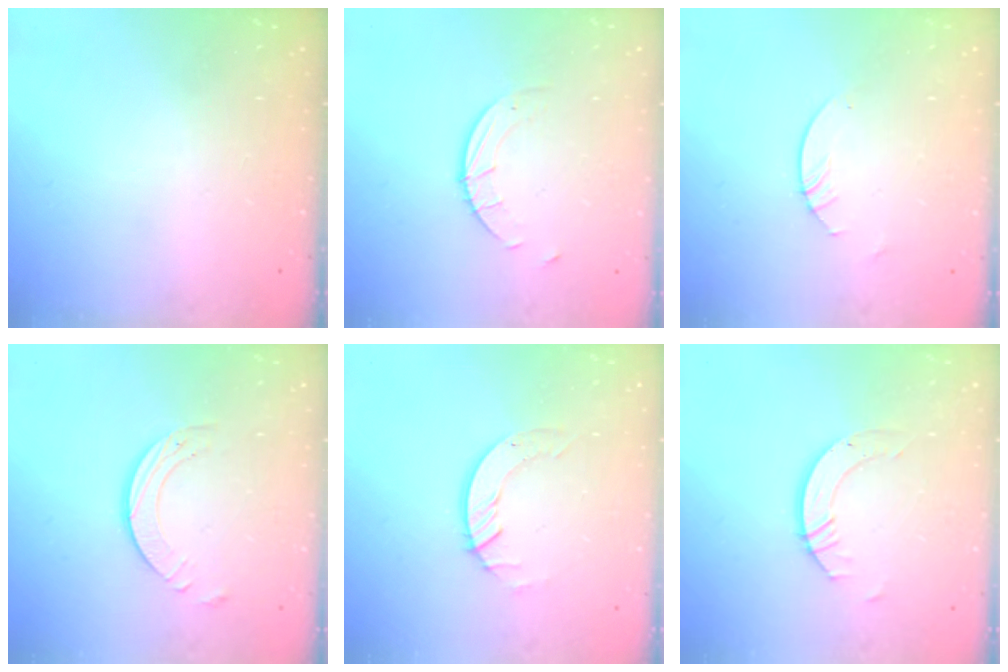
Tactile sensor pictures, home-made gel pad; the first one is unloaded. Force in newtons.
{"total": 2.7, "press": 2.7, "slide": 0.3}
{"total": 3.0, "press": 2.9, "slide": 0.3}
{"total": 4.3, "press": 4.3, "slide": 0.1}
{"total": 4.5, "press": 4.5, "slide": 0.4}
{"total": 5.0, "press": 5.0, "slide": 0.3}